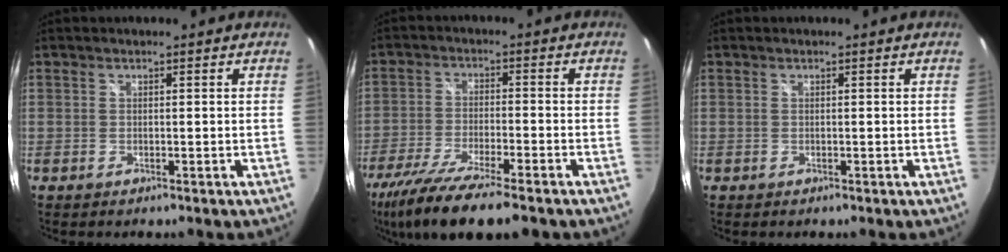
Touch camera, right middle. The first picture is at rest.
{"total": 15.5, "force": [-11.9, 2.3, 9.7], "torque": [-0.202, -0.046, -0.211]}
{"total": 0.0}